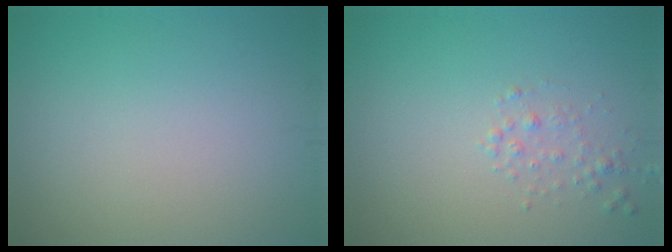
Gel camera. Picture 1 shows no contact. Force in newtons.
{"total": 1.2, "press": 1.2, "slide": 0.1}